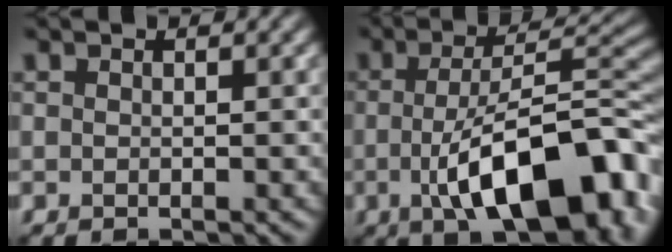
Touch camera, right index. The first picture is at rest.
{"total": 13.0, "force": [-4.0, 5.1, 11.3], "torque": [-0.167, -0.004, -0.065]}